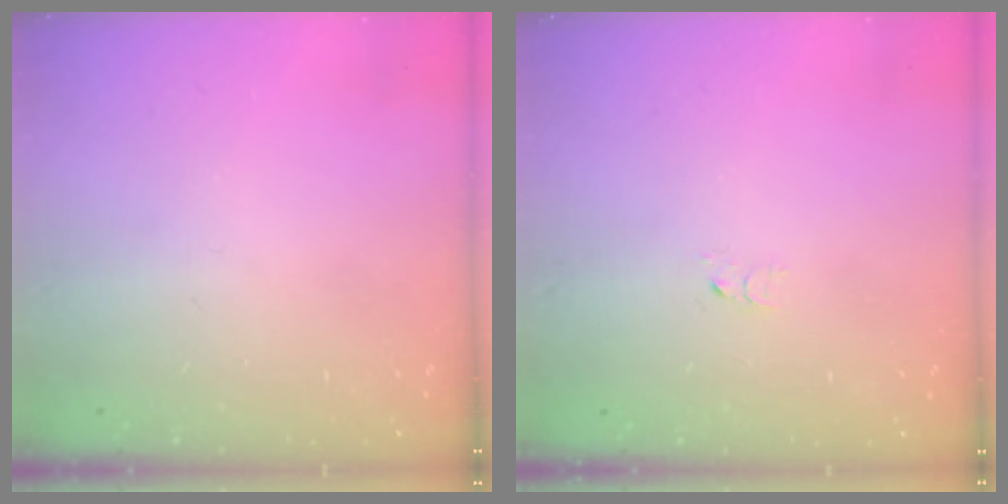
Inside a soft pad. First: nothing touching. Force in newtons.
{"total": 2.7, "press": 2.7, "slide": 0.2}